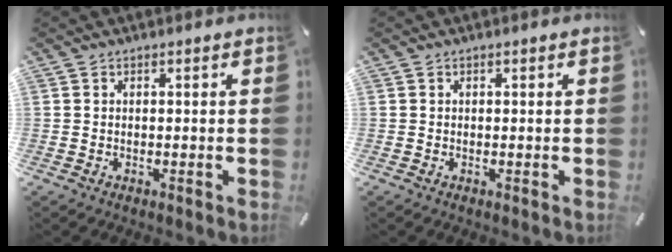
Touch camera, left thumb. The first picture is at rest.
{"total": 0.0}